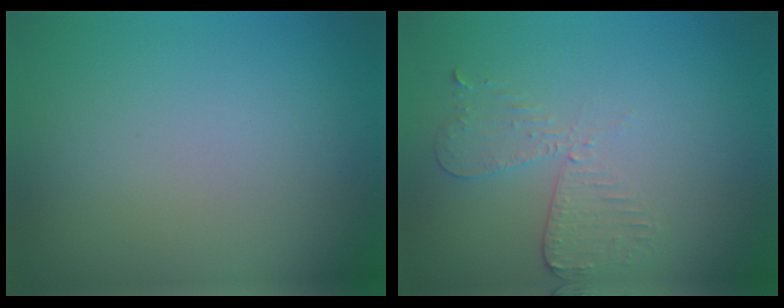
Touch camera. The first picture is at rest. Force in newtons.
{"total": 2.9, "press": 2.6, "slide": 1.4}